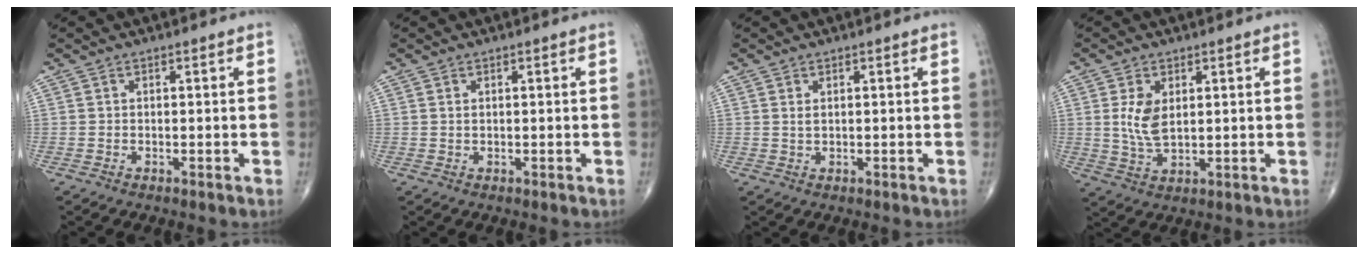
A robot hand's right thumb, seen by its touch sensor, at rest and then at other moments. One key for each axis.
{"total": 0.5, "fx": 0.3, "fy": 0.3, "fz": 0.4, "tx": -0.009, "ty": 0.003, "tz": 0.008}
{"total": 1.0, "fx": 0.5, "fy": 0.5, "fz": 0.8, "tx": -0.016, "ty": 0.001, "tz": 0.013}
{"total": 6.0, "fx": 1.4, "fy": 3.4, "fz": 4.8, "tx": -0.090, "ty": -0.010, "tz": 0.035}